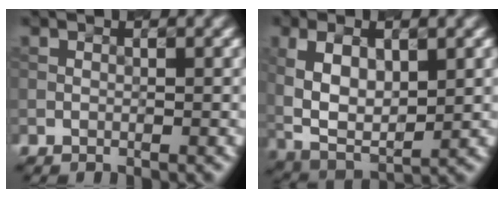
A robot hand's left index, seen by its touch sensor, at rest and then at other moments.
{"total": 7.4, "force": [1.4, 3.8, 6.2], "torque": [-0.128, 0.003, 0.025]}